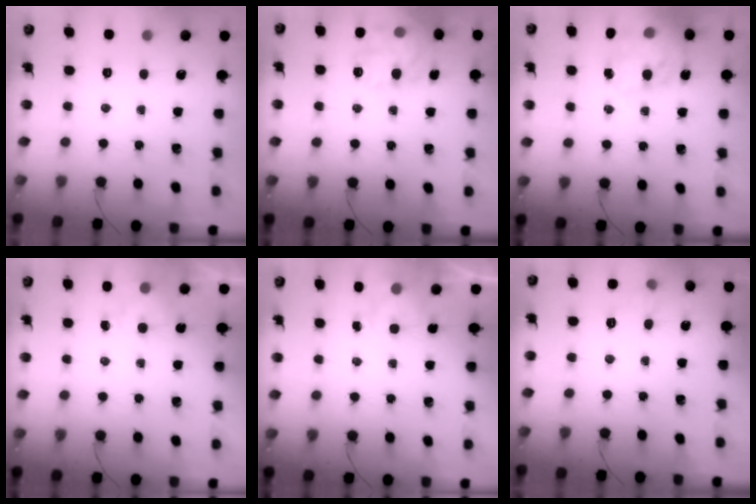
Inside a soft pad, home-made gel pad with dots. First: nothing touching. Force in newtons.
{"total": 15.5, "press": 15.5, "slide": 0.6}
{"total": 17.9, "press": 17.2, "slide": 5.0}
{"total": 1.9, "press": 1.5, "slide": 1.2}
{"total": 1.4, "press": 0.7, "slide": 1.2}
{"total": 5.0, "press": 4.6, "slide": 1.9}